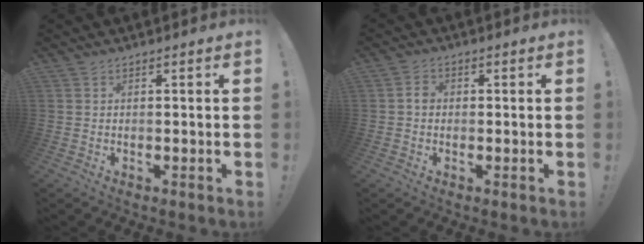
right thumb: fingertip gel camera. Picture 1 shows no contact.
{"total": 2.4, "force": [-0.4, 1.8, 1.5], "torque": [-0.023, 0.007, -0.009]}